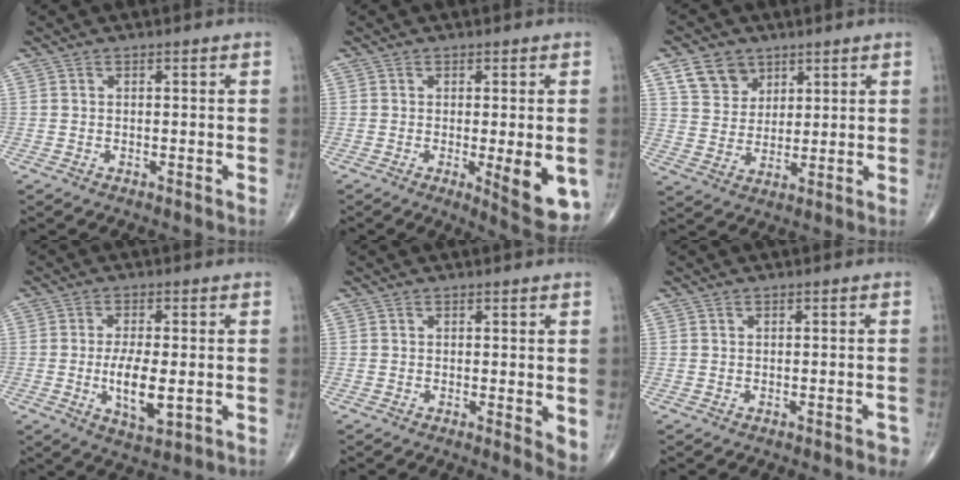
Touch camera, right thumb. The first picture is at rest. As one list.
[{"total": 9.7, "force": [-1.9, 2.7, 9.1], "torque": [-0.112, -0.023, -0.019]}, {"total": 7.8, "force": [4.4, 5.9, 2.7], "torque": [-0.025, -0.021, 0.087]}, {"total": 8.3, "force": [-1.1, 3.2, 7.5], "torque": [-0.133, -0.014, -0.016]}, {"total": 3.9, "force": [0.1, 1.2, 3.8], "torque": [-0.048, -0.012, 0.000]}, {"total": 1.5, "force": [-0.9, 0.5, 1.1], "torque": [-0.012, 0.004, -0.008]}]